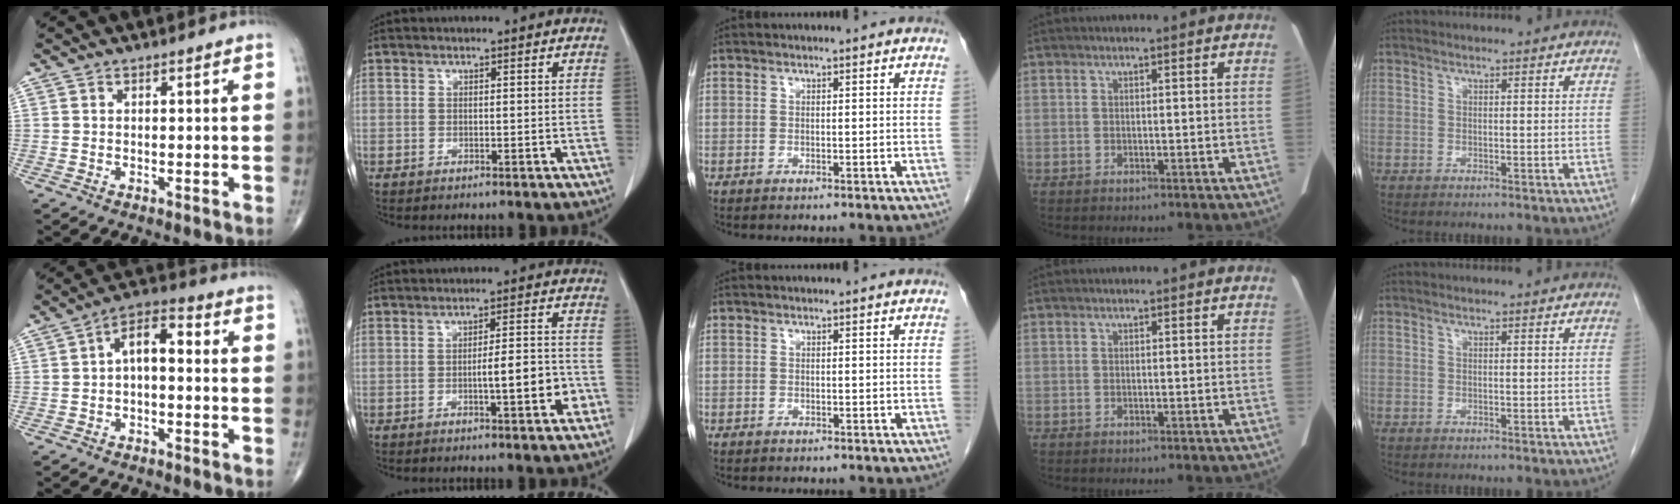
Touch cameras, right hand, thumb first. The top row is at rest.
{"thumb": {"total": 7.0, "force": [0.0, 3.7, 6.0], "torque": [-0.088, 0.033, -0.012]}, "index": {"total": 6.9, "force": [-2.2, 1.0, 6.4], "torque": [-0.093, 0.010, -0.029]}}